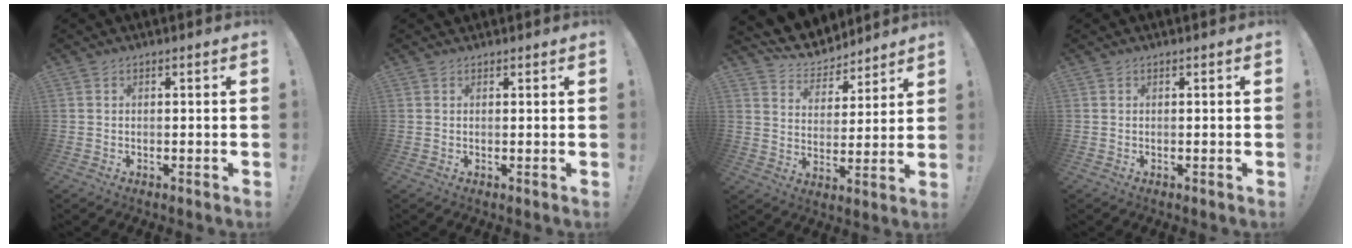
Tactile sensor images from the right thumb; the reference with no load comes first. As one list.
[{"total": 1.0, "force": [0.9, 0.2, -0.2], "torque": [0.013, -0.003, 0.017]}, {"total": 10.0, "force": [8.7, 4.6, 1.4], "torque": [-0.029, -0.071, 0.166]}, {"total": 0.0}]